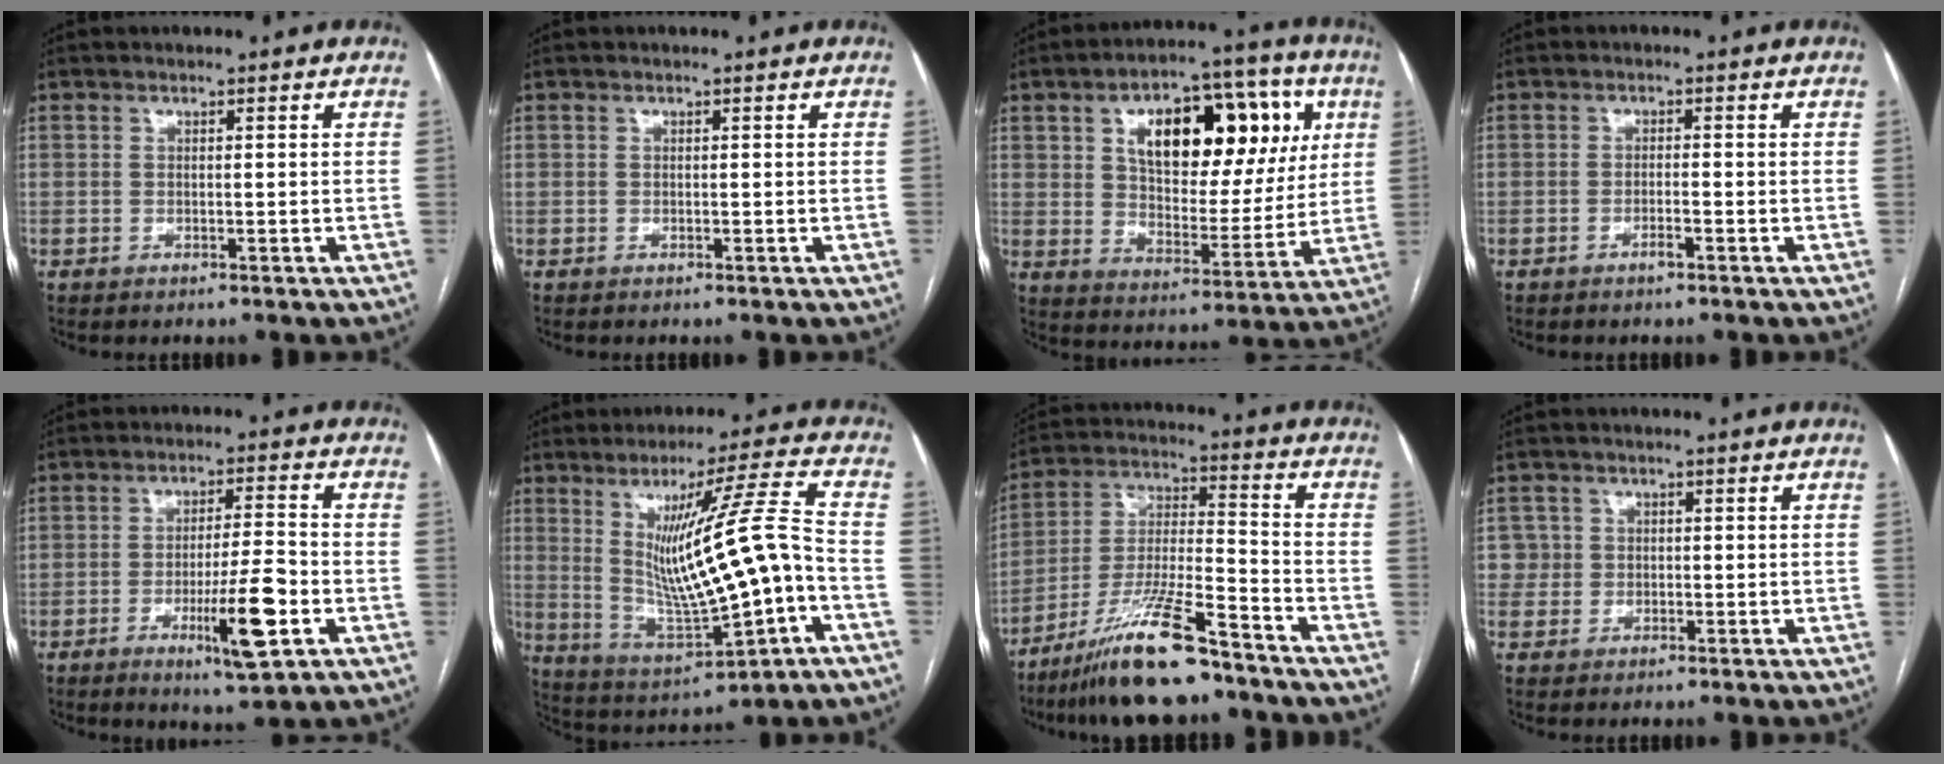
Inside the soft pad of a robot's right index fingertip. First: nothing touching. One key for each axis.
{"total": 0.0}
{"total": 20.2, "fx": 6.9, "fy": 9.8, "fz": 16.3, "tx": -0.234, "ty": 0.038, "tz": 0.107}
{"total": 1.5, "fx": -0.9, "fy": 0.1, "fz": 1.2, "tx": -0.025, "ty": -0.001, "tz": -0.015}
{"total": 10.0, "fx": -3.6, "fy": 1.2, "fz": 9.3, "tx": -0.151, "ty": -0.009, "tz": -0.054}
{"total": 16.9, "fx": -1.1, "fy": 0.8, "fz": 16.8, "tx": -0.290, "ty": -0.007, "tz": -0.007}
{"total": 14.6, "fx": -10.9, "fy": 1.7, "fz": 9.5, "tx": -0.187, "ty": -0.016, "tz": -0.197}
{"total": 2.6, "fx": 0.4, "fy": 2.6, "fz": -0.3, "tx": 0.025, "ty": 0.011, "tz": 0.002}